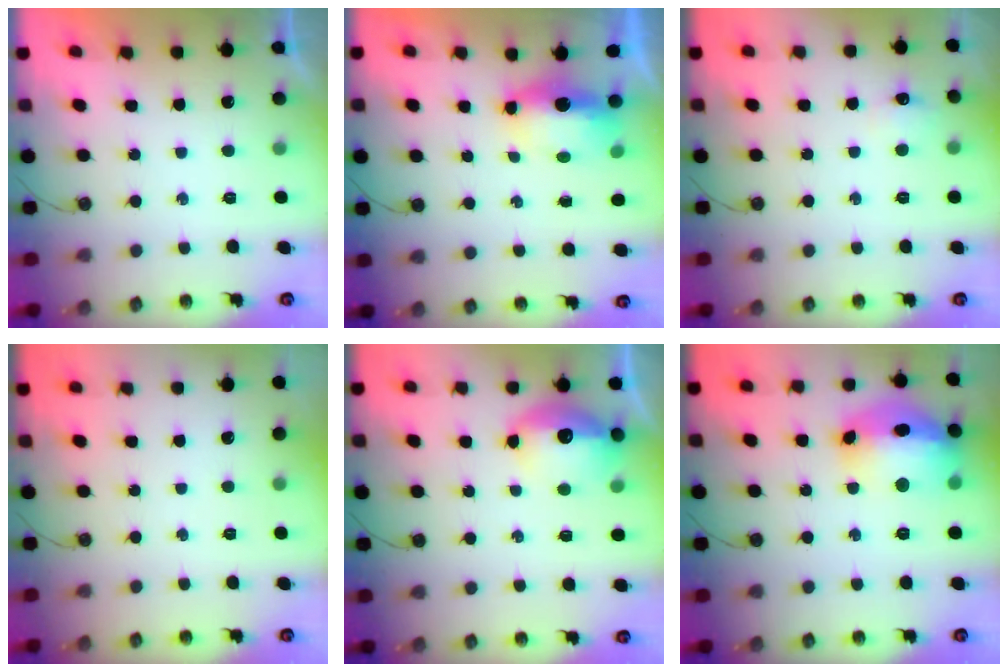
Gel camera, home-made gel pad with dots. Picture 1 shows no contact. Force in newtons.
{"total": 11.4, "press": 8.3, "slide": 7.7}
{"total": 6.1, "press": 6.0, "slide": 0.8}
{"total": 0.0}
{"total": 13.0, "press": 13.0, "slide": 1.1}
{"total": 18.9, "press": 18.8, "slide": 1.7}